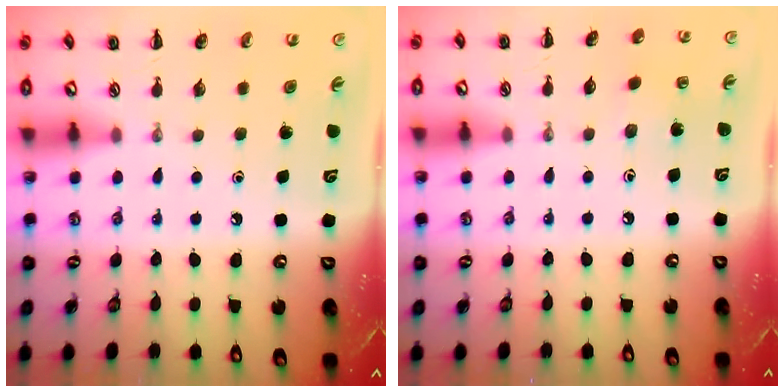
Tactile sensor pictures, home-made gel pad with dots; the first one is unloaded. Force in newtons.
{"total": 2.4, "press": 2.4, "slide": 0.4}